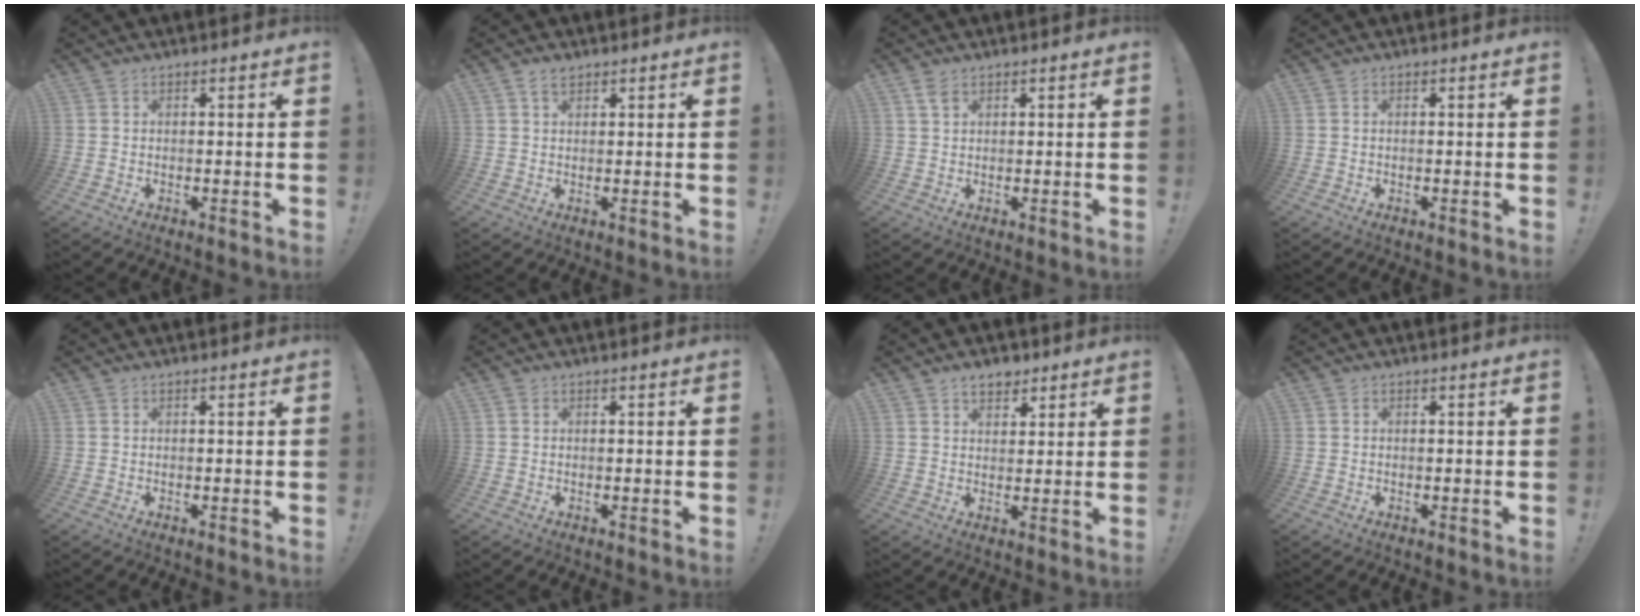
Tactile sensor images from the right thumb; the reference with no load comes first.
{"total": 2.3, "force": [1.6, 1.2, 1.1], "torque": [-0.015, -0.004, 0.028]}
{"total": 2.5, "force": [1.6, 1.2, 1.5], "torque": [-0.021, -0.006, 0.028]}
{"total": 0.0}
{"total": 0.0}
{"total": 0.0}
{"total": 4.9, "force": [3.4, 3.0, 1.8], "torque": [-0.015, -0.015, 0.060]}
{"total": 0.0}